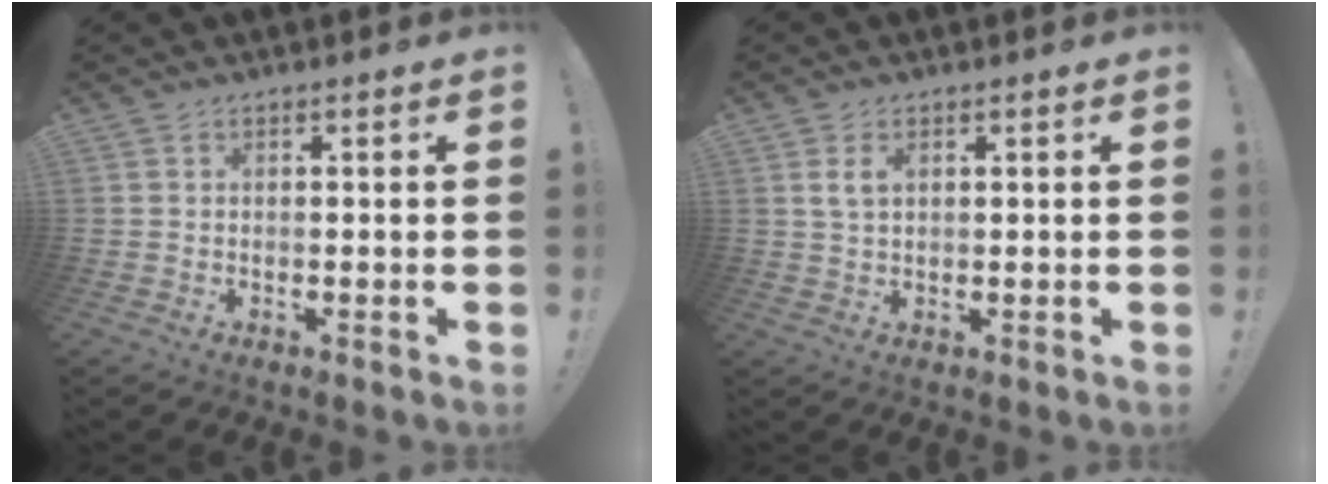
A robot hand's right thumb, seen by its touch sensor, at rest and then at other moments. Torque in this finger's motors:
{"motor_torque": [0.04, 0.04, 0.18, 0.31, 0.10]}